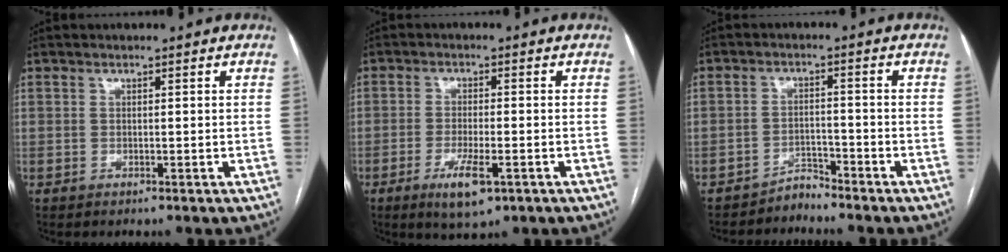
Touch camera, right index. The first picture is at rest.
{"total": 6.1, "force": [-2.9, 1.4, 5.2], "torque": [-0.098, -0.011, -0.044]}
{"total": 2.6, "force": [-2.5, 0.5, -0.6], "torque": [0.021, -0.003, -0.042]}